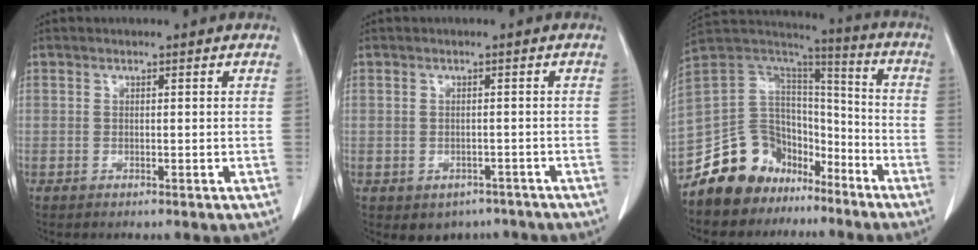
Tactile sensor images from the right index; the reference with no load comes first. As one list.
[{"total": 4.2, "force": [-2.8, 3.0, 0.7], "torque": [0.003, 0.008, -0.034]}, {"total": 14.7, "force": [-10.3, 9.9, 3.1], "torque": [-0.052, 0.100, -0.178]}]